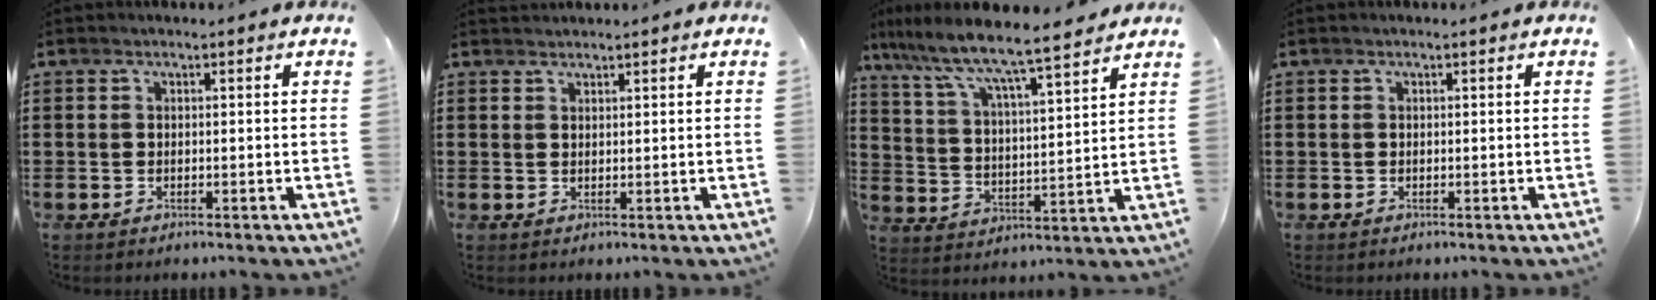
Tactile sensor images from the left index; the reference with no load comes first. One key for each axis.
{"total": 1.0, "fx": 1.0, "fy": 0.1, "fz": 0.1, "tx": -0.003, "ty": -0.001, "tz": 0.021}
{"total": 7.2, "fx": 6.4, "fy": 0.2, "fz": 3.3, "tx": -0.091, "ty": -0.044, "tz": 0.104}
{"total": 0.0}